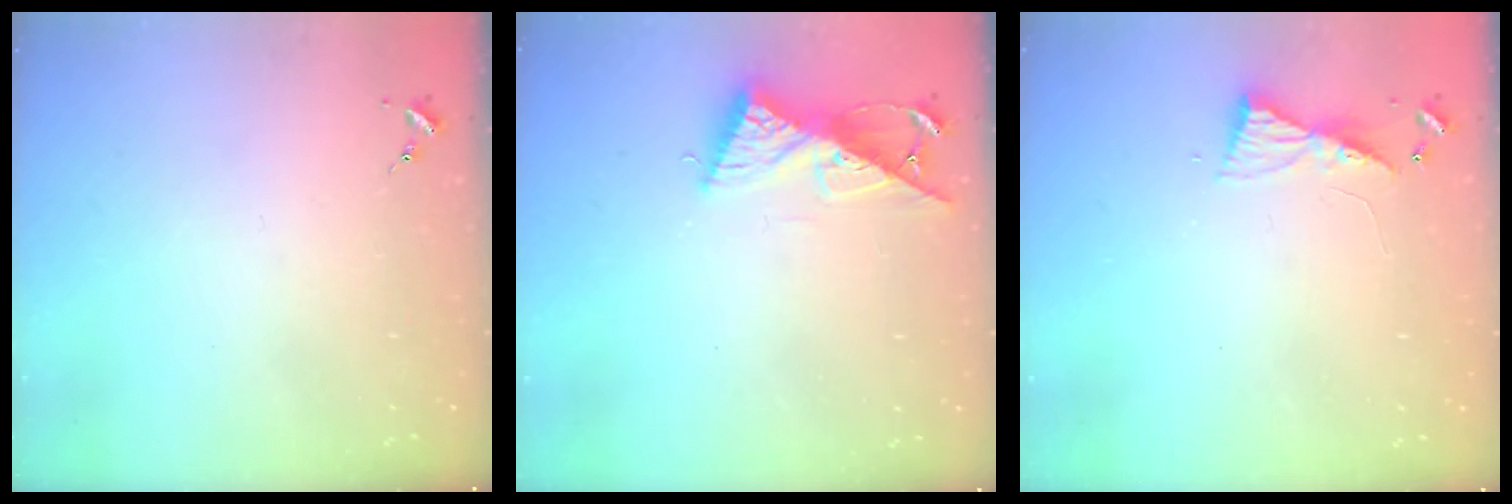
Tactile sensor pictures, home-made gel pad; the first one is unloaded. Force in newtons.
{"total": 10.1, "press": 10.1, "slide": 0.9}
{"total": 5.8, "press": 5.8, "slide": 0.5}